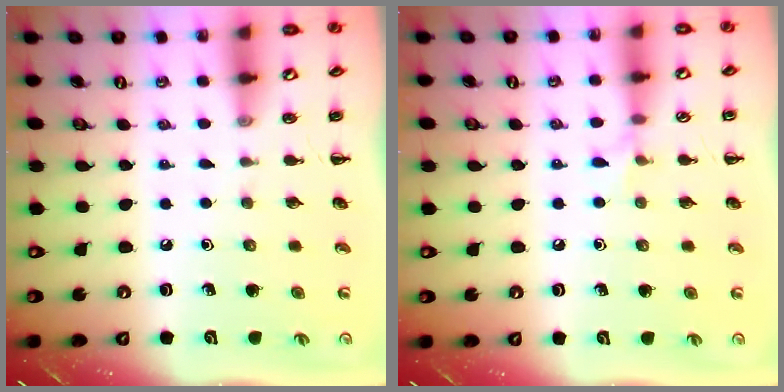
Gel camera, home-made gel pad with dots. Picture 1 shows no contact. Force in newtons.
{"total": 4.6, "press": 4.2, "slide": 1.7}